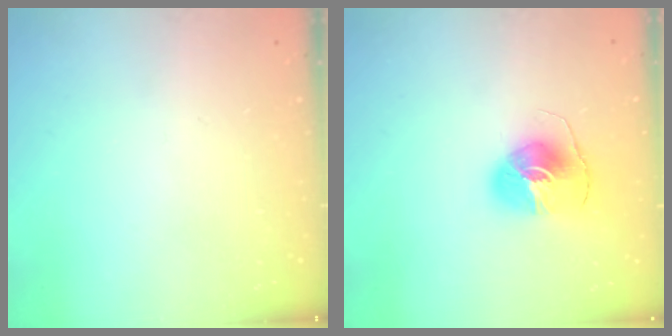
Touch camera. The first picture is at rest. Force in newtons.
{"total": 8.3, "press": 8.2, "slide": 0.9}